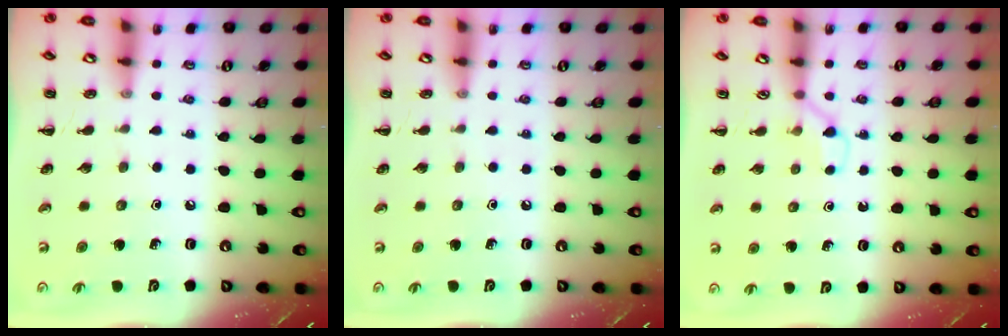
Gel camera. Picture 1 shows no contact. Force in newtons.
{"total": 0.0}
{"total": 2.1, "press": 2.0, "slide": 0.8}